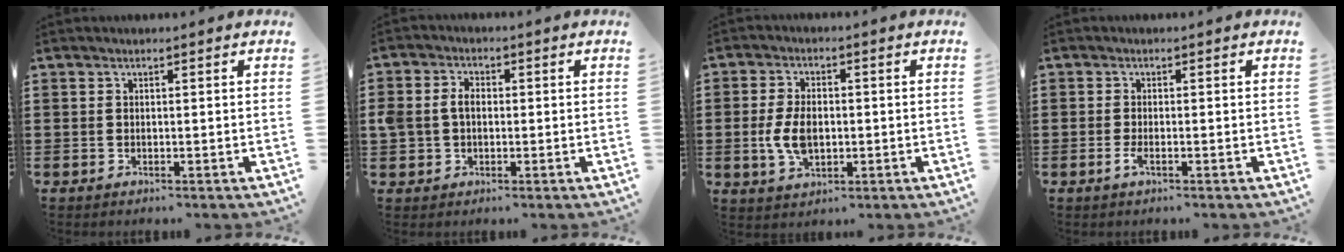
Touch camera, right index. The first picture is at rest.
{"total": 3.6, "force": [0.1, 2.8, 2.3], "torque": [-0.065, 0.007, -0.006]}
{"total": 6.1, "force": [-0.7, 3.5, 4.9], "torque": [-0.121, -0.005, -0.017]}
{"total": 1.5, "force": [-0.7, 0.3, 1.3], "torque": [-0.038, -0.007, -0.018]}